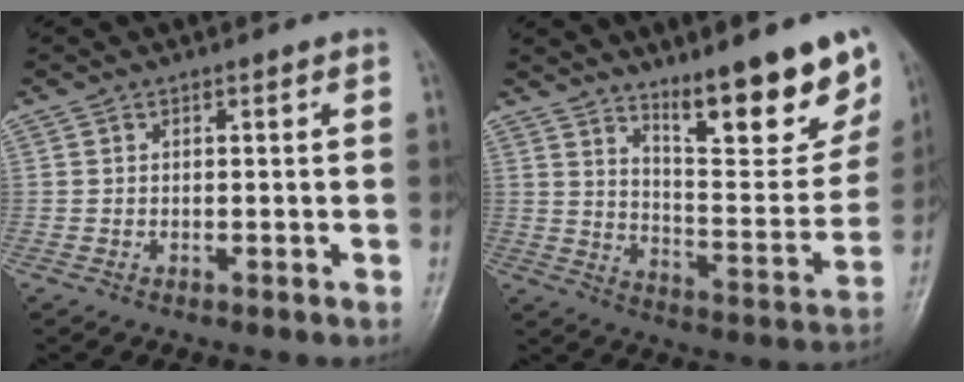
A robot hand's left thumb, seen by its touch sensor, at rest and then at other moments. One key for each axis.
{"total": 17.4, "fx": 11.9, "fy": 4.3, "fz": 11.9, "tx": -0.126, "ty": -0.086, "tz": 0.192}